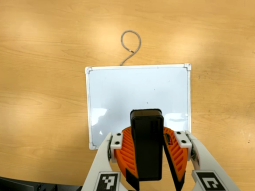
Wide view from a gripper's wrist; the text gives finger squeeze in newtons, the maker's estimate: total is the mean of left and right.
{"total": 10.5, "left": 10.4, "right": 10.6}